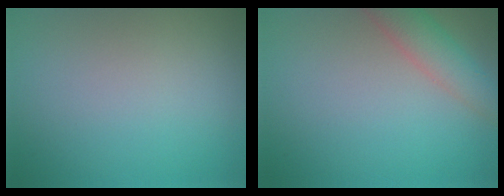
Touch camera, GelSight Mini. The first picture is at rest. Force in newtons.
{"total": 3.6, "press": 3.6, "slide": 0.1}